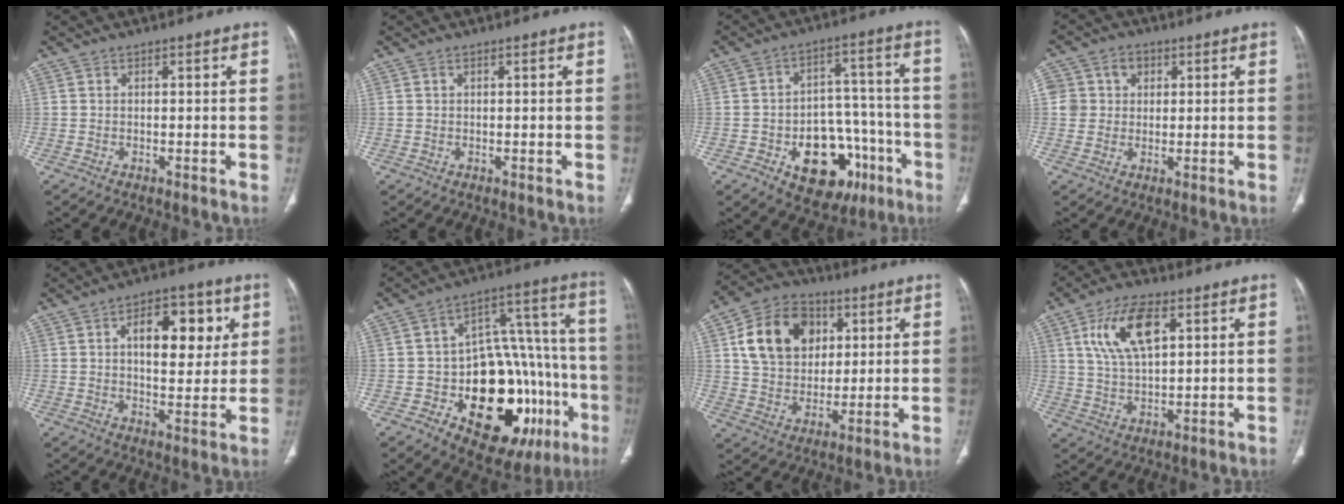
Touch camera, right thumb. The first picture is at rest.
{"total": 0.5, "force": [0.3, 0.3, 0.3], "torque": [-0.007, 0.003, 0.007]}
{"total": 17.9, "force": [-7.6, 11.6, 11.3], "torque": [-0.111, 0.059, -0.095]}
{"total": 6.6, "force": [1.8, 6.1, 1.9], "torque": [-0.006, 0.008, 0.032]}
{"total": 13.0, "force": [3.8, 6.9, 10.3], "torque": [-0.105, -0.005, 0.055]}
{"total": 28.7, "force": [-9.9, 15.5, 22.0], "torque": [-0.232, 0.067, -0.119]}
{"total": 16.2, "force": [5.0, 12.2, 9.4], "torque": [-0.137, -0.001, 0.086]}
{"total": 12.1, "force": [4.6, 5.8, 9.6], "torque": [-0.177, -0.006, 0.088]}